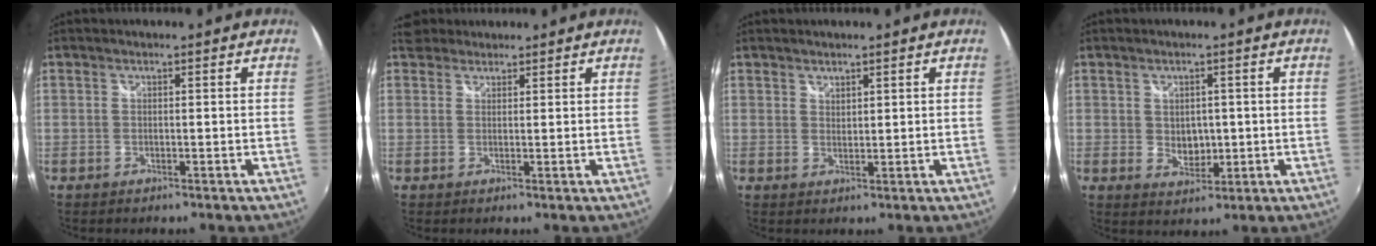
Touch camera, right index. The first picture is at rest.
{"total": 2.8, "force": [2.1, 1.8, 0.3], "torque": [-0.002, 0.013, 0.033]}
{"total": 1.1, "force": [1.0, 0.5, 0.1], "torque": [0.001, 0.000, 0.018]}
{"total": 4.1, "force": [0.2, 3.3, 2.4], "torque": [-0.036, -0.004, 0.009]}